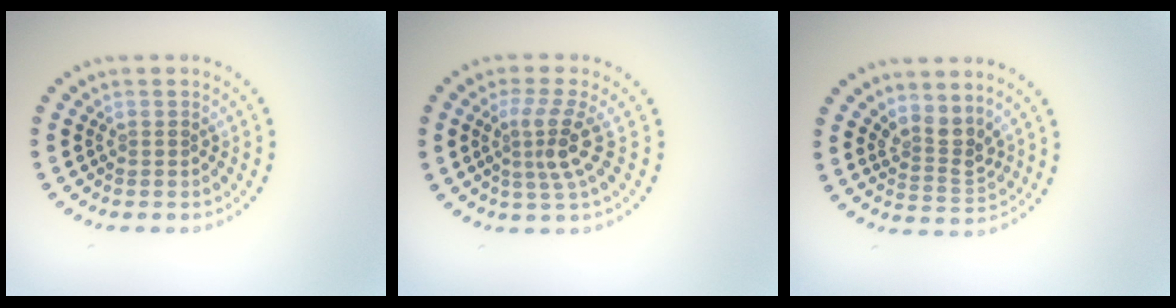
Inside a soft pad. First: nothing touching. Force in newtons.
{"total": 3.3, "press": 2.3, "slide": 2.4}
{"total": 2.7, "press": 2.0, "slide": 1.9}